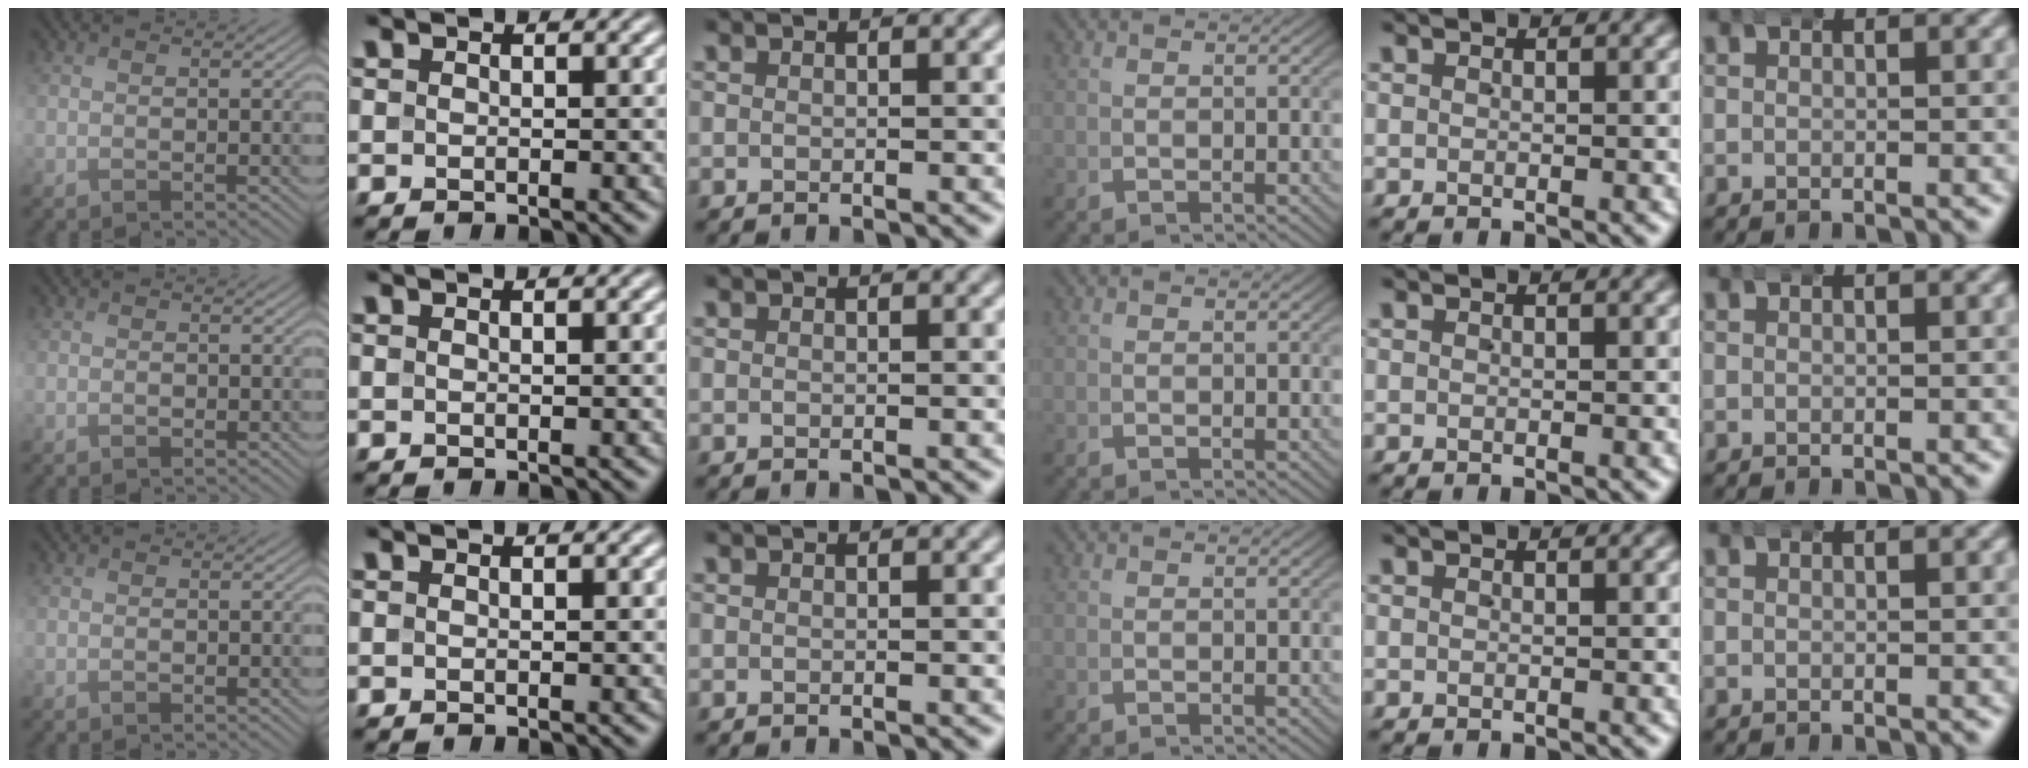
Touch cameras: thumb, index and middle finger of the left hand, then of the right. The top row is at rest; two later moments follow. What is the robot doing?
{"motion": "wrap", "object": "aluminum foil"}